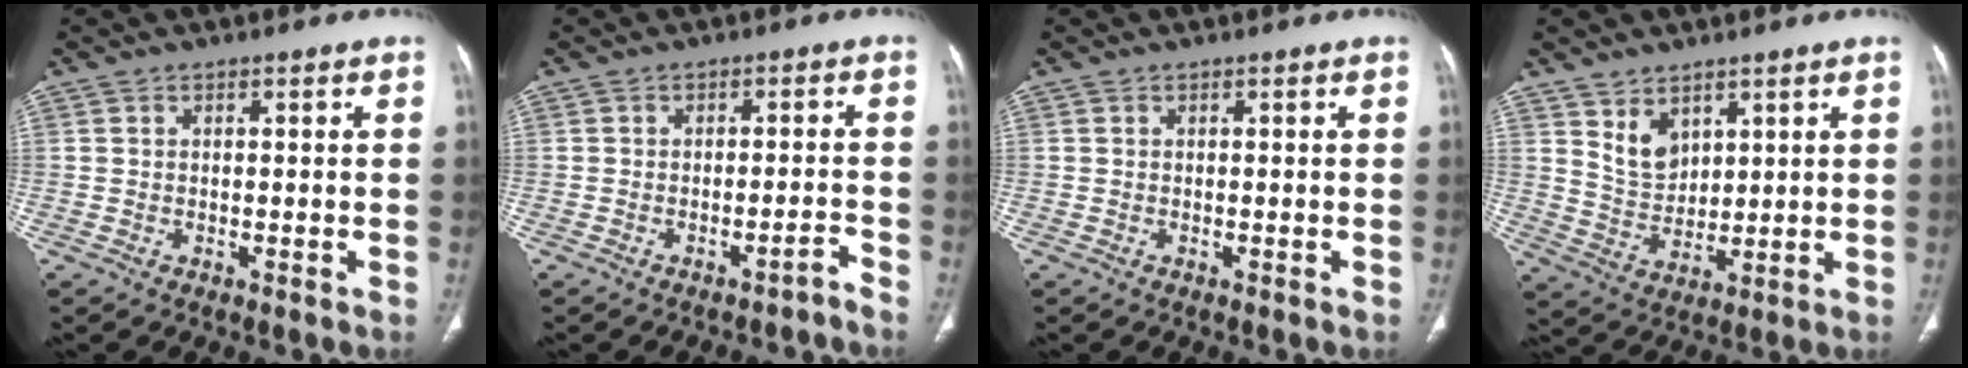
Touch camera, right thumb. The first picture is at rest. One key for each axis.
{"total": 2.0, "fx": -2.0, "fy": 0.1, "fz": 0.6, "tx": -0.009, "ty": 0.027, "tz": -0.024}
{"total": 0.0}
{"total": 6.3, "fx": 3.7, "fy": 4.1, "fz": 3.2, "tx": -0.037, "ty": -0.033, "tz": 0.080}